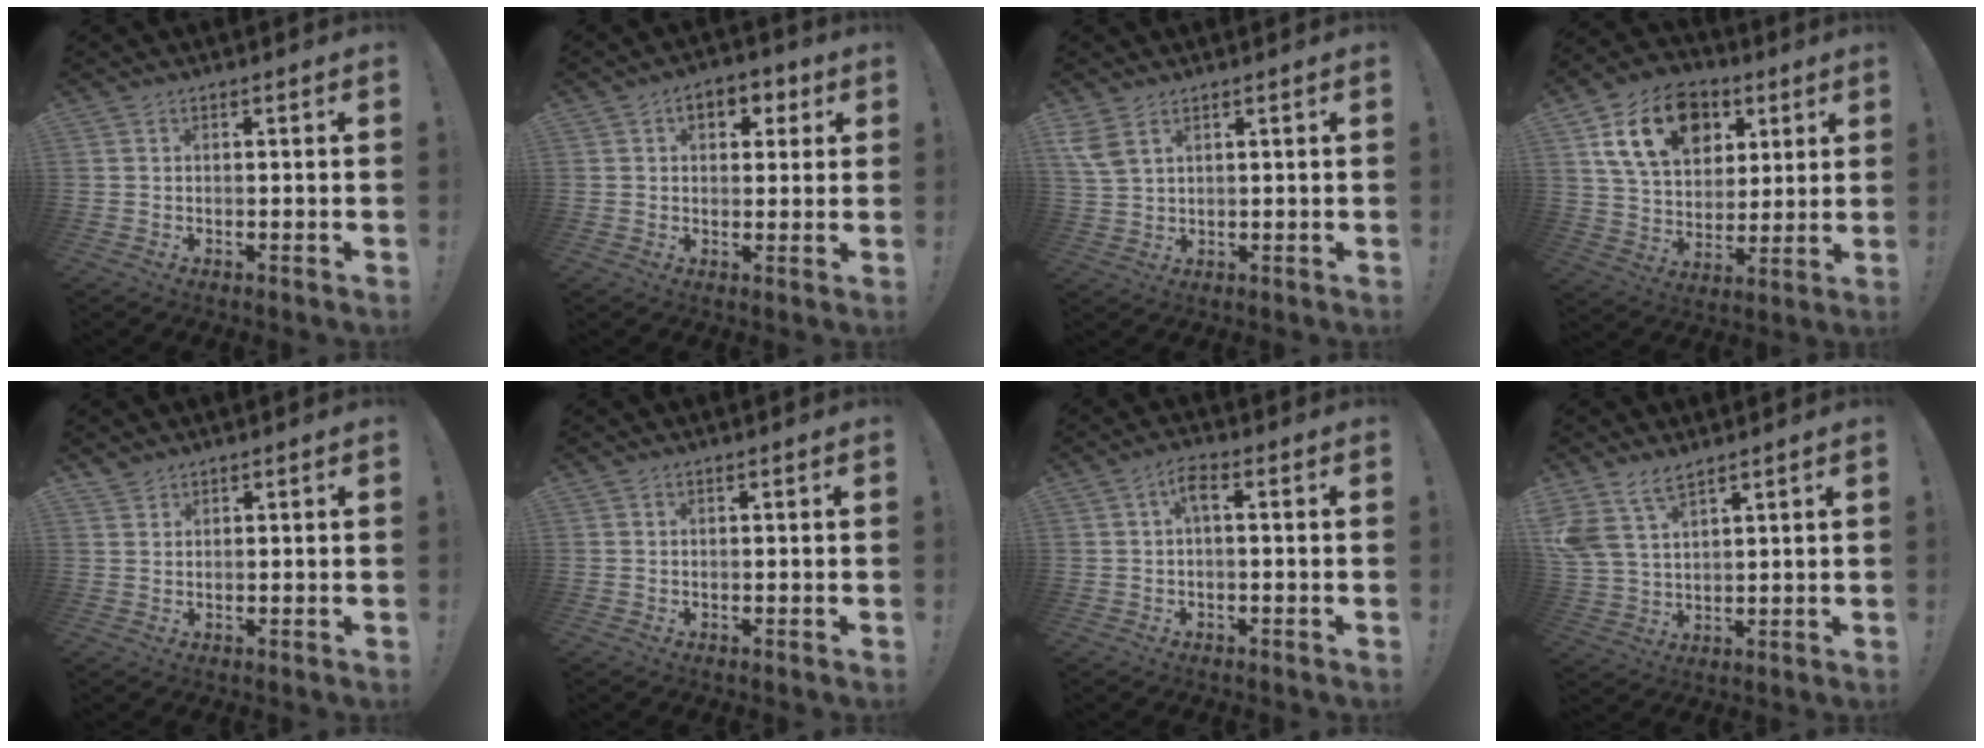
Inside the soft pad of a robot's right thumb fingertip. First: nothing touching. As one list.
[{"total": 6.6, "force": [2.3, 4.6, 4.1], "torque": [-0.045, -0.002, 0.036]}, {"total": 5.3, "force": [3.2, 2.5, 3.4], "torque": [-0.074, -0.013, 0.063]}, {"total": 19.1, "force": [8.1, 13.4, 10.9], "torque": [-0.176, -0.022, 0.154]}, {"total": 2.1, "force": [1.9, 0.8, 0.1], "torque": [0.000, -0.010, 0.037]}, {"total": 0.0}, {"total": 4.0, "force": [0.6, 1.3, 3.8], "torque": [-0.079, 0.010, 0.009]}, {"total": 8.9, "force": [6.5, 4.2, 4.3], "torque": [-0.085, -0.026, 0.131]}]